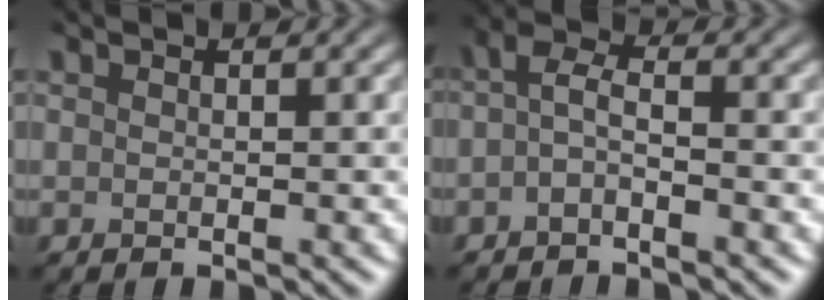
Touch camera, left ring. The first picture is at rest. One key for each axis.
{"total": 2.2, "fx": -0.8, "fy": 0.7, "fz": 1.9, "tx": -0.040, "ty": 0.005, "tz": -0.022}